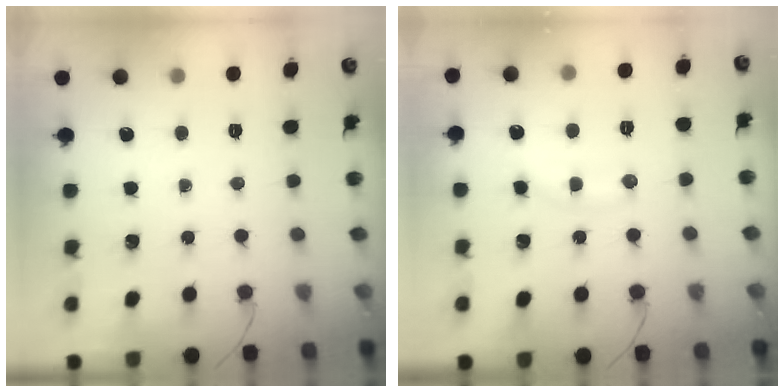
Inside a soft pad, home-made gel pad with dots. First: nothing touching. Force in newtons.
{"total": 7.6, "press": 7.5, "slide": 0.4}